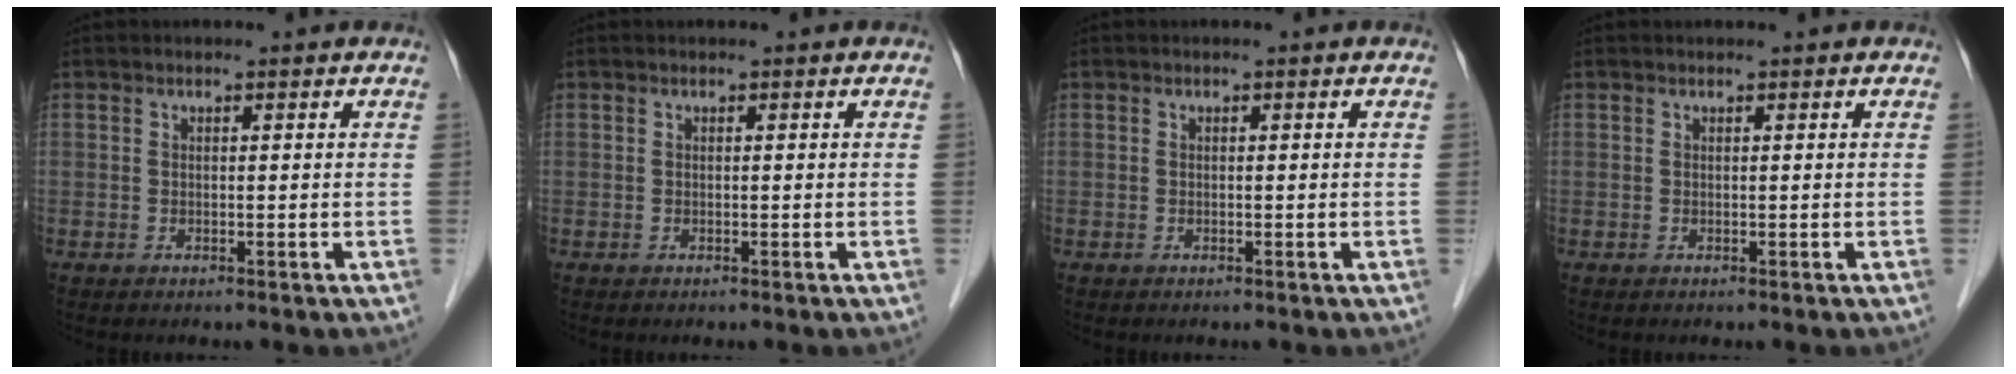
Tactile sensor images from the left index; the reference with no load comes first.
{"total": 0.0}
{"total": 0.0}
{"total": 0.0}